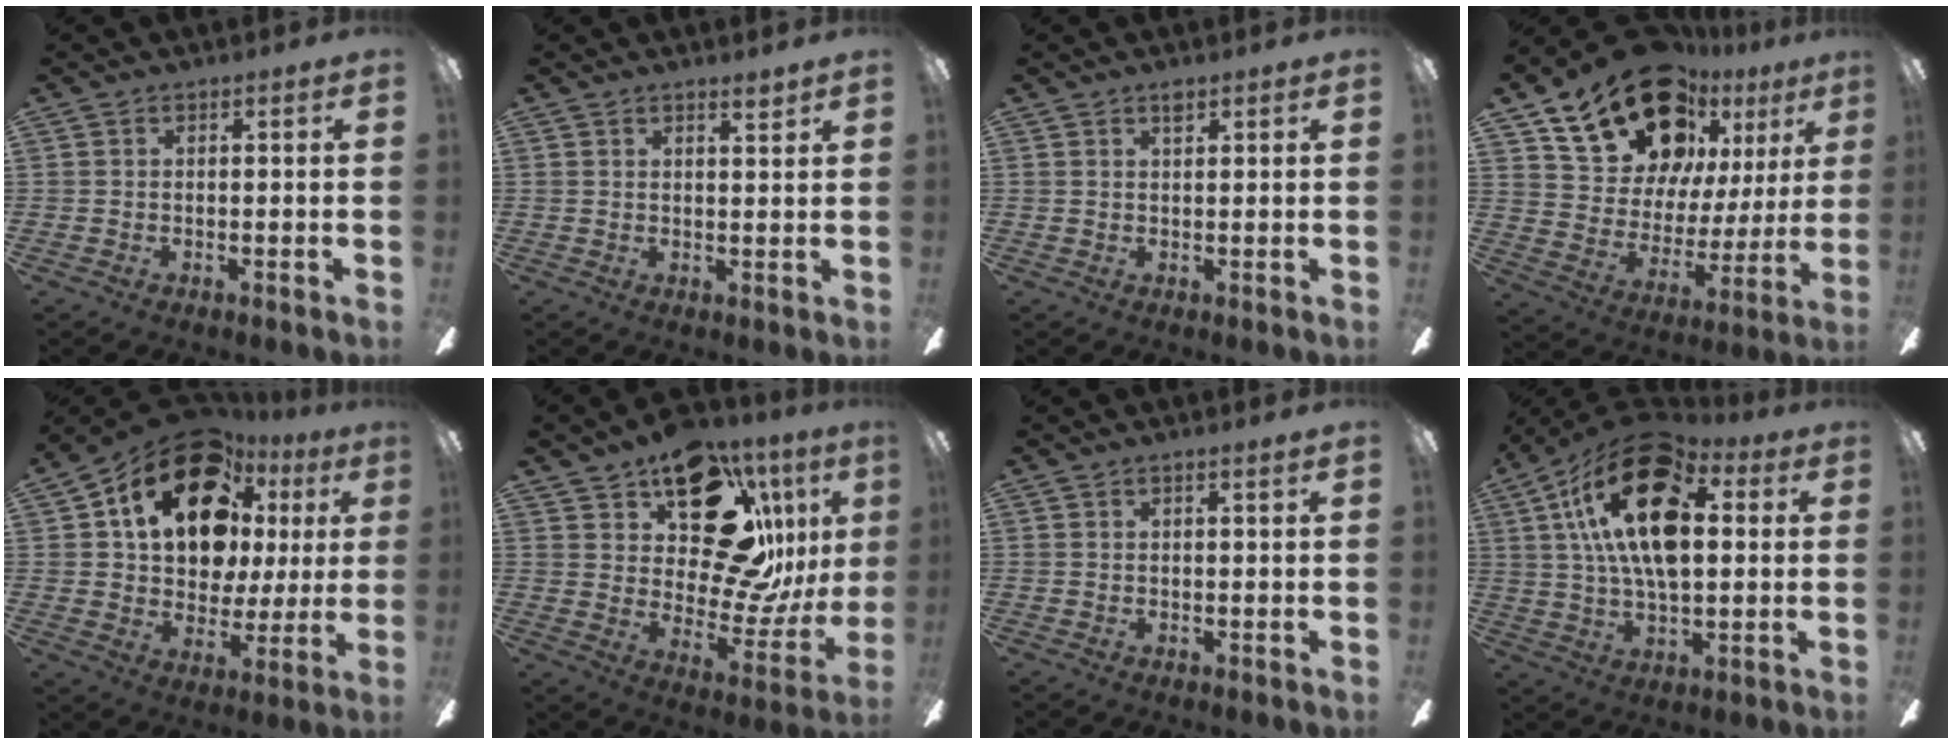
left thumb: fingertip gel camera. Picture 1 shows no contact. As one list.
[{"total": 2.3, "force": [2.0, 0.2, 1.0], "torque": [-0.007, -0.011, 0.033]}, {"total": 1.8, "force": [1.4, 0.5, 1.0], "torque": [-0.015, -0.002, 0.023]}, {"total": 23.5, "force": [15.5, 13.6, 11.4], "torque": [-0.204, -0.080, 0.290]}, {"total": 20.3, "force": [10.8, 12.3, 12.1], "torque": [-0.206, -0.056, 0.189]}, {"total": 22.4, "force": [12.7, 11.7, 14.2], "torque": [-0.193, -0.074, 0.223]}, {"total": 1.1, "force": [0.8, -0.1, 0.7], "torque": [-0.015, -0.001, 0.014]}, {"total": 23.5, "force": [7.6, 12.6, 18.4], "torque": [-0.336, -0.022, 0.121]}]